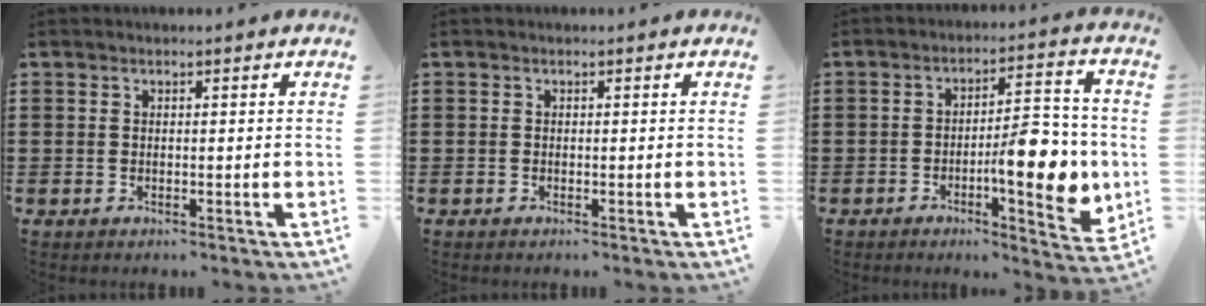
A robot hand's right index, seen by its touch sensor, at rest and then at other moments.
{"total": 0.0}
{"total": 10.5, "force": [-2.4, 3.3, 9.7], "torque": [-0.116, -0.006, -0.043]}